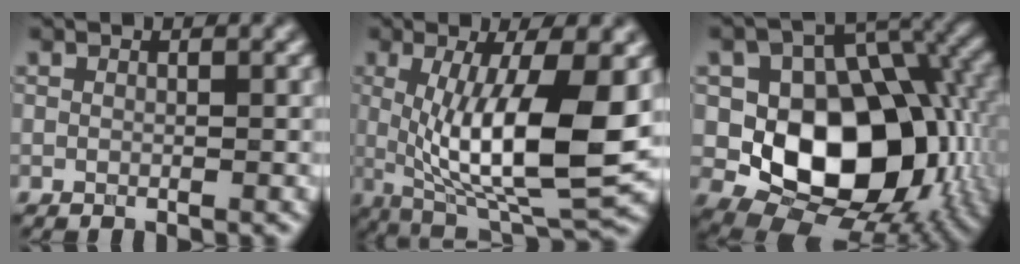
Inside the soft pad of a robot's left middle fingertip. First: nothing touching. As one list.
[{"total": 11.8, "force": [0.0, 3.5, 11.3], "torque": [-0.185, -0.019, 0.007]}, {"total": 12.6, "force": [-1.7, 8.9, 8.8], "torque": [-0.120, -0.006, -0.028]}]